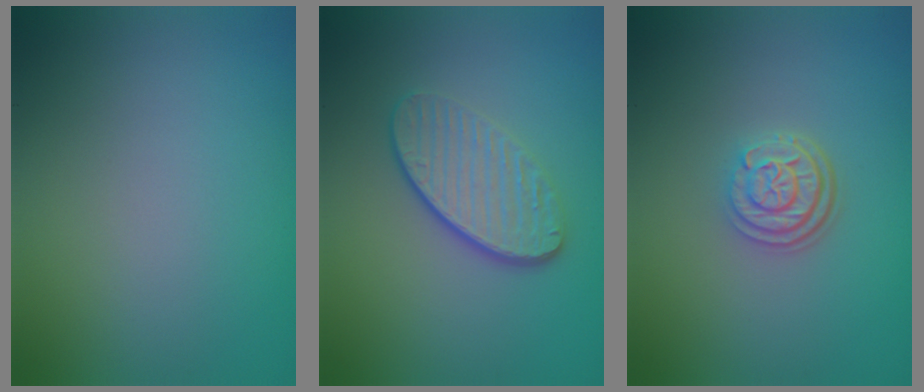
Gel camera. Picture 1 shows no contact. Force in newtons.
{"total": 4.1, "press": 3.1, "slide": 2.7}
{"total": 3.1, "press": 2.4, "slide": 1.8}